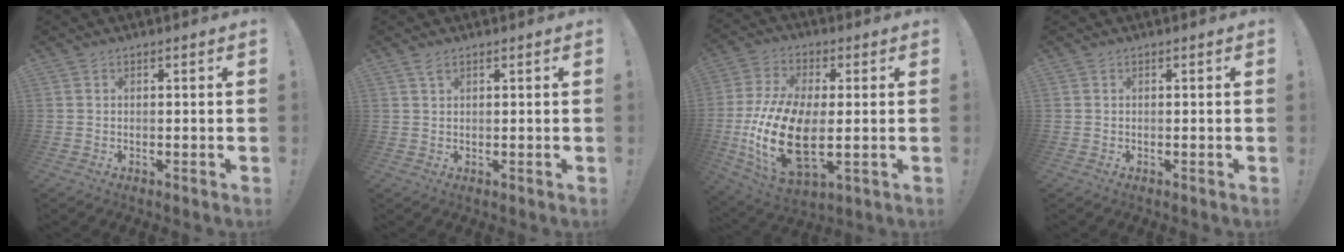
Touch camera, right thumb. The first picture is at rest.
{"total": 1.6, "force": [1.0, 0.6, 1.1], "torque": [-0.015, 0.000, 0.016]}
{"total": 21.0, "force": [-2.3, 11.3, 17.6], "torque": [-0.360, 0.001, -0.027]}
{"total": 0.0}